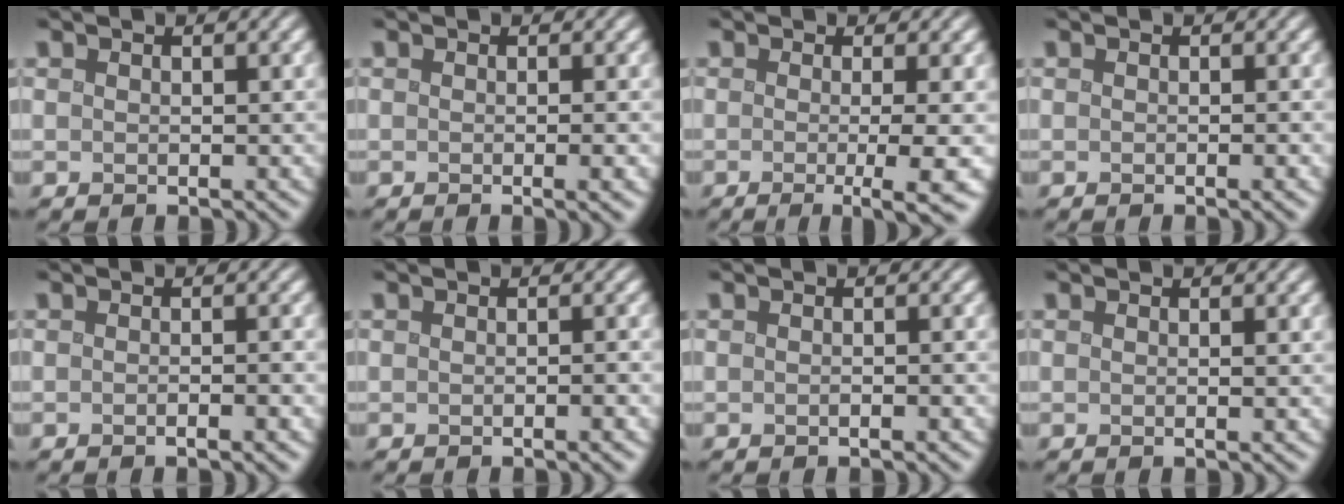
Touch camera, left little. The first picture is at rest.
{"total": 2.2, "force": [-0.1, 0.8, 2.0], "torque": [-0.018, 0.003, -0.010]}
{"total": 5.2, "force": [-1.1, 0.8, 5.0], "torque": [-0.072, -0.008, -0.014]}
{"total": 1.2, "force": [-0.1, 0.5, 1.1], "torque": [-0.010, 0.000, -0.010]}
{"total": 2.1, "force": [-0.7, 0.7, 1.9], "torque": [-0.010, 0.001, -0.015]}
{"total": 1.6, "force": [-0.5, 0.4, 1.4], "torque": [-0.016, -0.002, -0.009]}
{"total": 1.4, "force": [-0.3, 0.7, 1.2], "torque": [0.000, 0.002, -0.015]}
{"total": 0.8, "force": [0.0, 0.3, 0.7], "torque": [-0.009, 0.000, -0.009]}